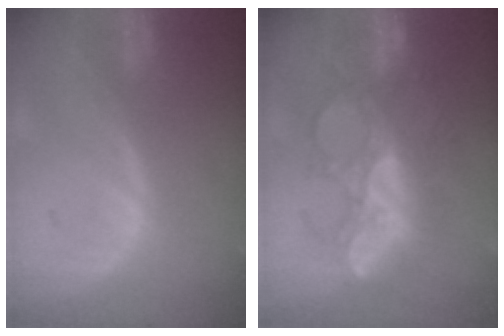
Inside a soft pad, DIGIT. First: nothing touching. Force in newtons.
{"total": 8.8, "press": 8.5, "slide": 2.3}